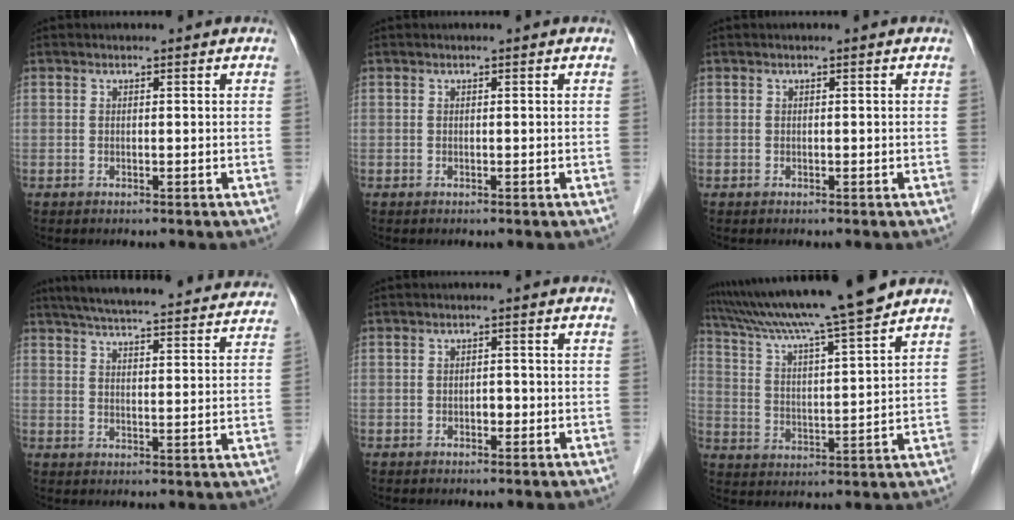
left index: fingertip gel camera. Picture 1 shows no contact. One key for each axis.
{"total": 0.0}
{"total": 0.0}
{"total": 27.5, "fx": 25.2, "fy": 3.1, "fz": 10.6, "tx": -0.172, "ty": -0.018, "tz": 0.316}
{"total": 1.3, "fx": -0.7, "fy": 0.7, "fz": 0.9, "tx": -0.011, "ty": 0.000, "tz": -0.013}
{"total": 15.9, "fx": 13.8, "fy": -1.2, "fz": 8.0, "tx": -0.142, "ty": 0.004, "tz": 0.221}